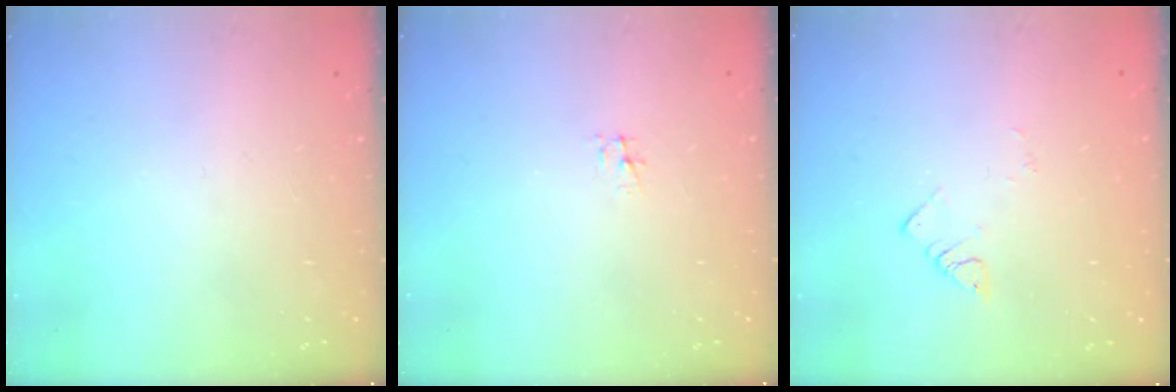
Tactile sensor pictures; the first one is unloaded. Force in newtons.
{"total": 2.3, "press": 2.3, "slide": 0.3}
{"total": 2.6, "press": 2.5, "slide": 0.2}